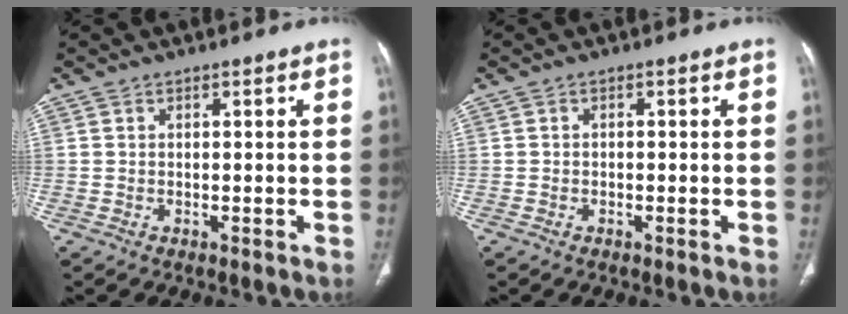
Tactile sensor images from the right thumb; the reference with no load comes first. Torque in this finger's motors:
{"motor_torque": [0.35, 0.34, -0.20, -0.08, -0.02]}